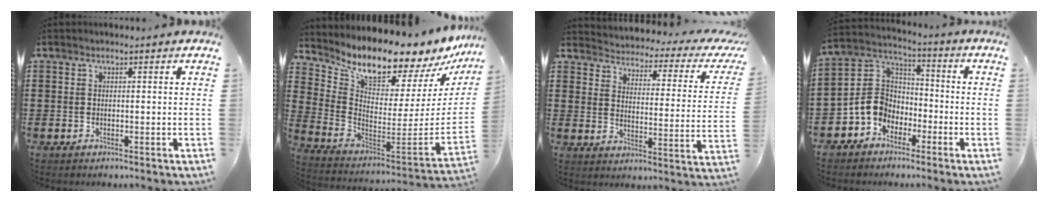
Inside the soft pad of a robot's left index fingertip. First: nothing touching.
{"total": 9.3, "force": [8.7, 1.7, 2.7], "torque": [-0.074, -0.091, 0.141]}
{"total": 2.2, "force": [2.1, 0.3, 0.4], "torque": [-0.029, -0.028, 0.025]}
{"total": 7.4, "force": [-3.3, 6.0, 2.6], "torque": [-0.093, 0.015, -0.075]}